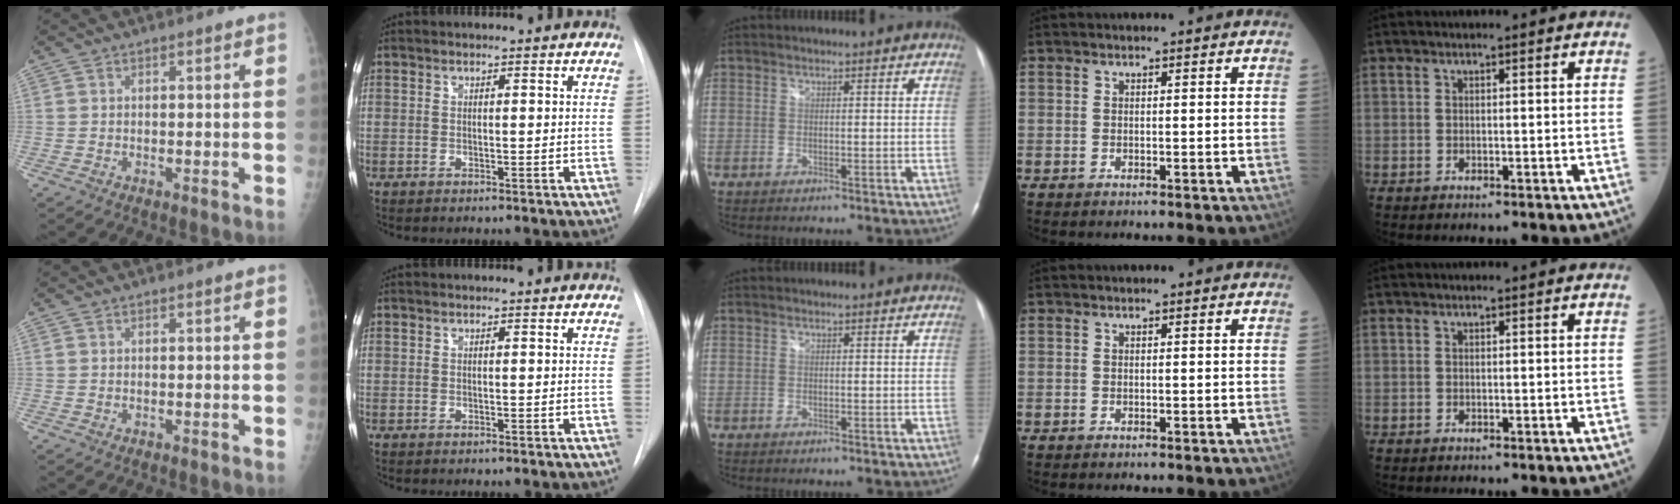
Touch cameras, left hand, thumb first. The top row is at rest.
{}